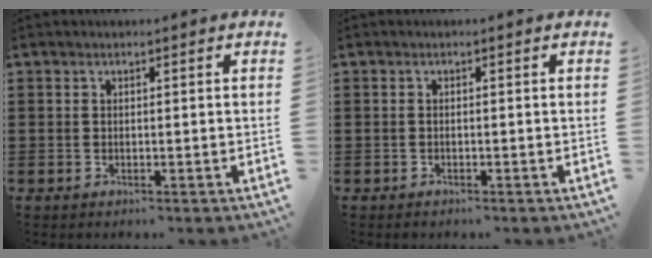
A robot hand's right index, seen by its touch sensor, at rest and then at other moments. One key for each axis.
{"total": 0.5, "fx": -0.3, "fy": 0.2, "fz": 0.3, "tx": -0.008, "ty": -0.001, "tz": -0.007}